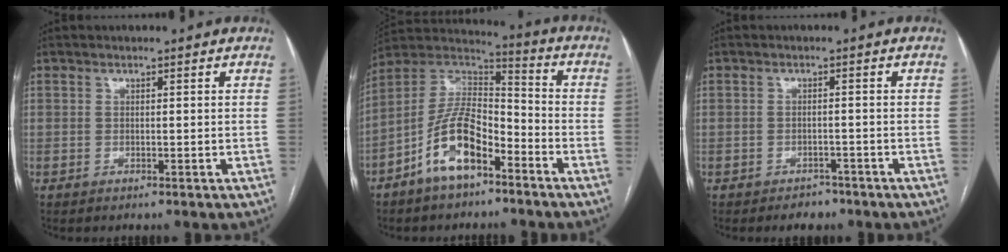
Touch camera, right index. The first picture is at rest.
{"total": 12.5, "force": [-6.6, 5.2, 9.3], "torque": [-0.187, 0.018, -0.123]}
{"total": 2.7, "force": [-2.1, 1.5, 0.8], "torque": [-0.016, 0.003, -0.024]}